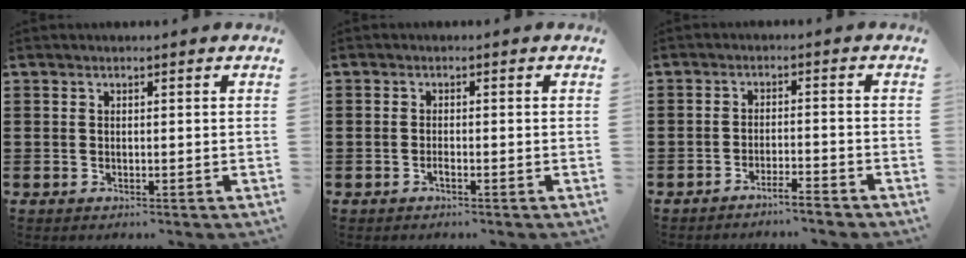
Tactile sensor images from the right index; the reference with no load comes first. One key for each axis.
{"total": 1.0, "fx": -0.7, "fy": 0.2, "fz": 0.7, "tx": -0.016, "ty": -0.005, "tz": -0.011}
{"total": 3.1, "fx": -2.9, "fy": -0.3, "fz": 0.8, "tx": -0.017, "ty": -0.001, "tz": -0.060}